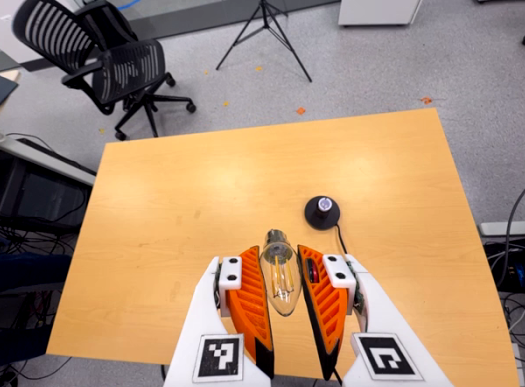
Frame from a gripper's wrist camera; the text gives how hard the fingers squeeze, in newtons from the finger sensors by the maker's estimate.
{"total": 12.4, "left": 13.6, "right": 11.2}